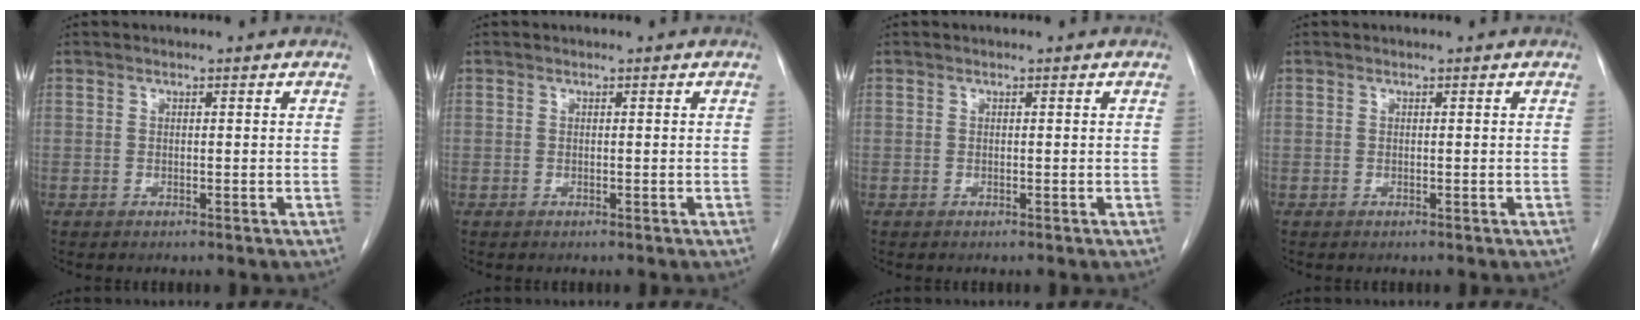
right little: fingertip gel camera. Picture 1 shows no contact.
{"total": 0.0}
{"total": 0.0}
{"total": 0.0}